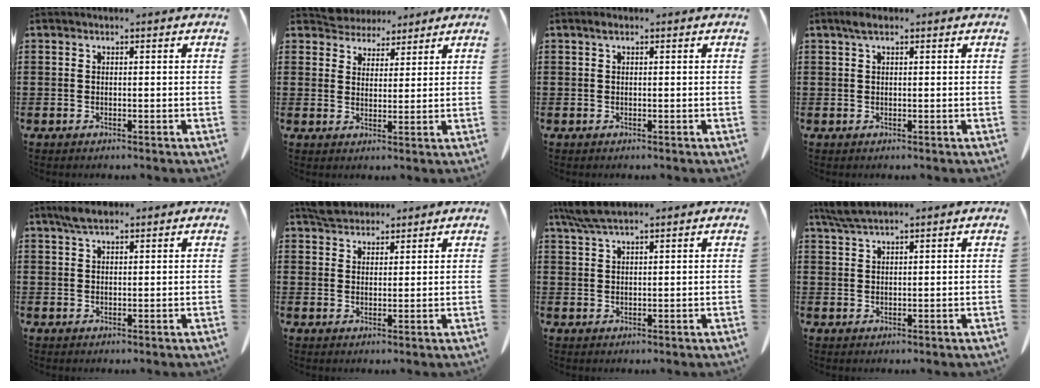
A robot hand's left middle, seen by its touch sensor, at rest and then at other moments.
{"total": 4.4, "force": [4.1, 1.5, -0.3], "torque": [-0.011, -0.011, 0.079]}
{"total": 0.8, "force": [0.3, 0.3, 0.6], "torque": [-0.014, 0.003, 0.005]}
{"total": 1.7, "force": [0.7, 0.6, 1.4], "torque": [-0.031, 0.003, 0.013]}
{"total": 3.0, "force": [2.1, 0.9, 2.0], "torque": [-0.045, 0.003, 0.038]}
{"total": 3.4, "force": [3.2, 1.2, 0.6], "torque": [-0.021, 0.001, 0.062]}
{"total": 4.7, "force": [3.5, 0.6, 3.0], "torque": [-0.066, -0.003, 0.066]}
{"total": 3.1, "force": [2.4, 0.3, 1.9], "torque": [-0.042, 0.000, 0.046]}